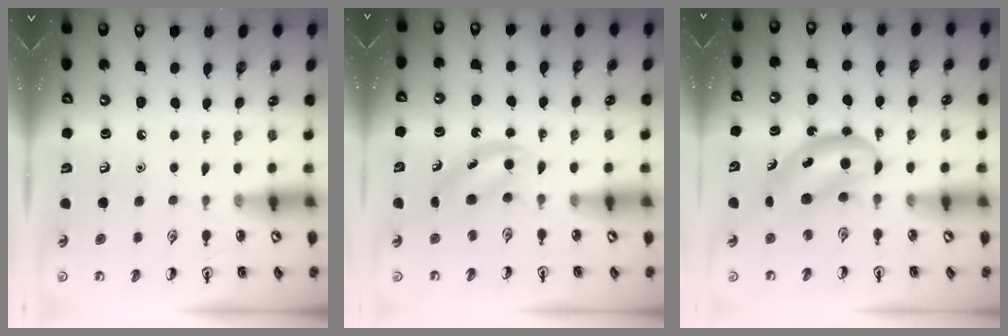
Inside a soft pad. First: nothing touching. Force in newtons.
{"total": 3.8, "press": 3.8, "slide": 0.7}
{"total": 5.6, "press": 5.5, "slide": 1.2}